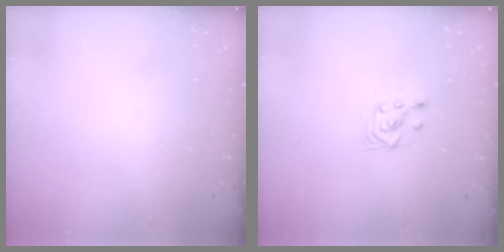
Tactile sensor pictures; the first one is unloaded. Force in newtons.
{"total": 3.6, "press": 3.2, "slide": 1.6}